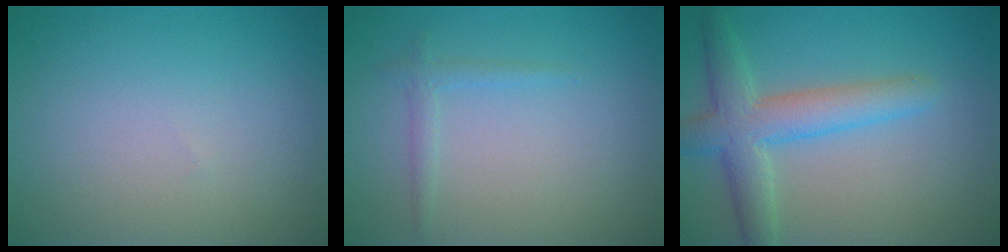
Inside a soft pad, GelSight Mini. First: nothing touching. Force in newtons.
{"total": 1.1, "press": 1.1, "slide": 0.1}
{"total": 5.1, "press": 5.1, "slide": 0.2}